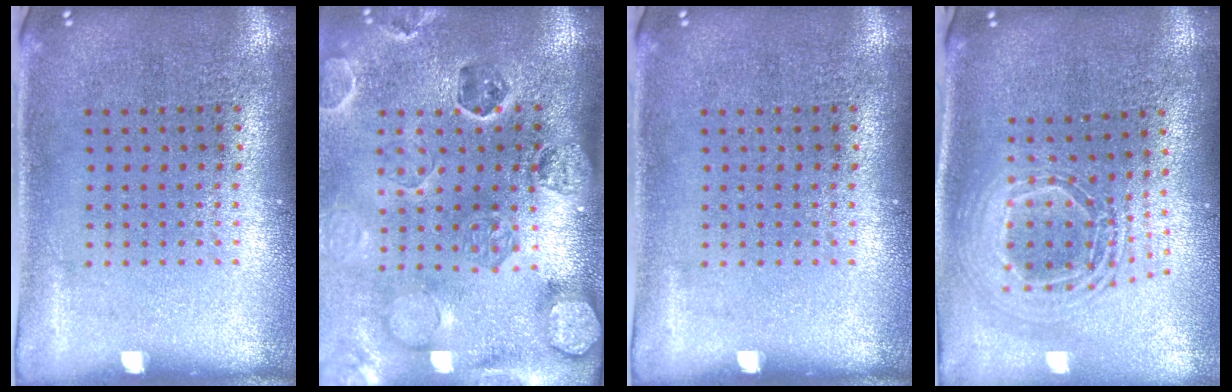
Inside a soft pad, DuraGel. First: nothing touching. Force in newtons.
{"total": 2.7, "press": 2.6, "slide": 0.5}
{"total": 0.0}
{"total": 2.1, "press": 1.6, "slide": 1.4}